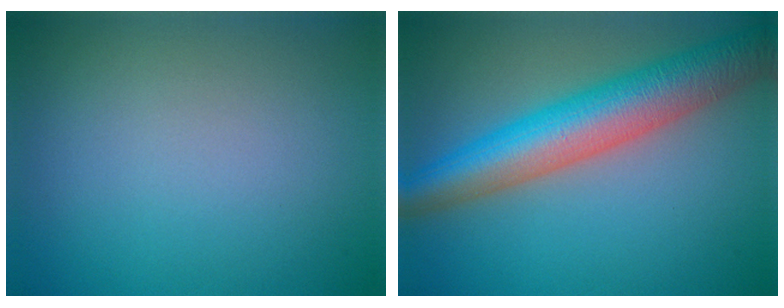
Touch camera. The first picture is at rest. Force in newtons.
{"total": 8.4, "press": 8.4, "slide": 0.3}